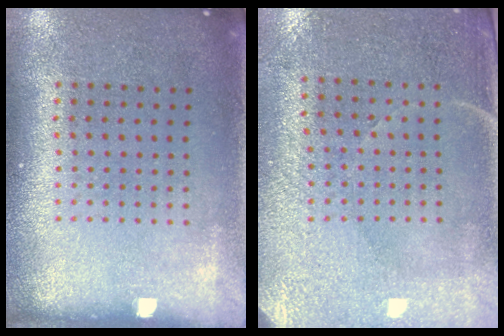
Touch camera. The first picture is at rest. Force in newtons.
{"total": 3.0, "press": 2.7, "slide": 1.3}